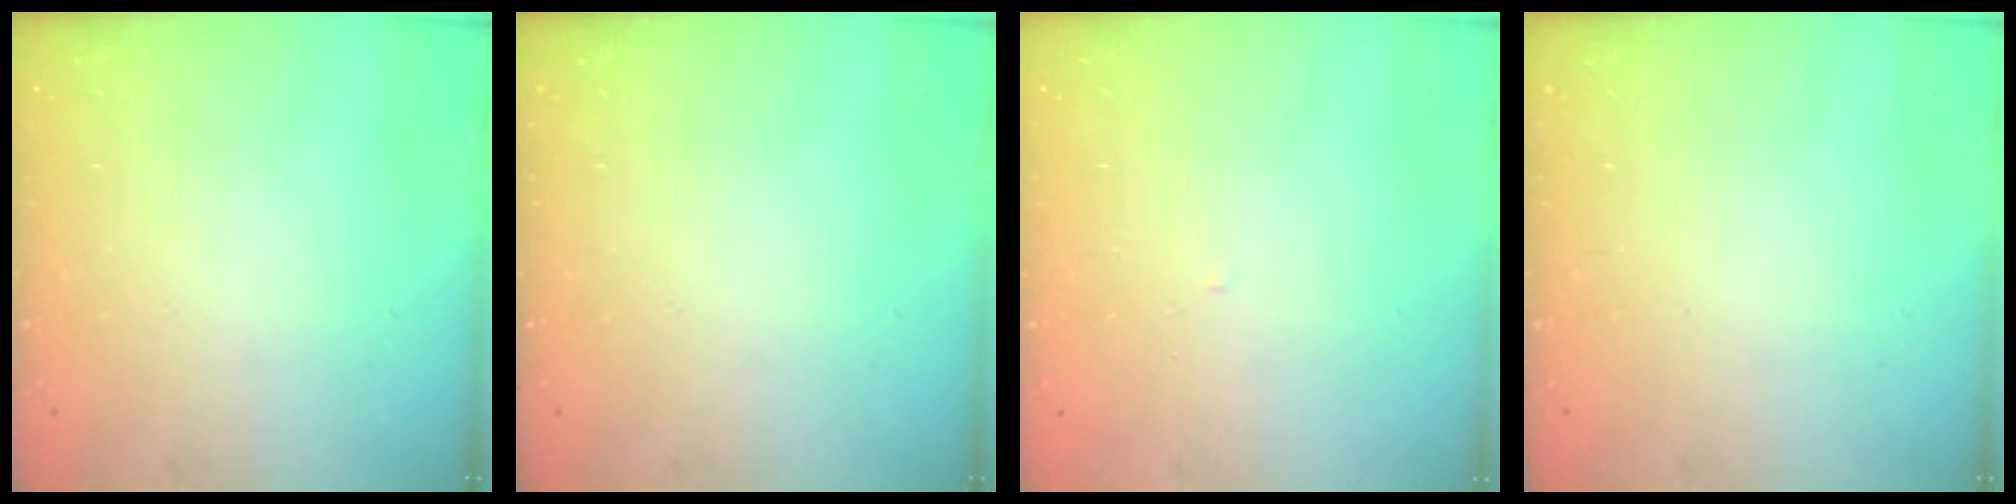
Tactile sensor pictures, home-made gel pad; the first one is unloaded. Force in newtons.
{"total": 0.0}
{"total": 1.8, "press": 1.8, "slide": 0.3}
{"total": 0.0}